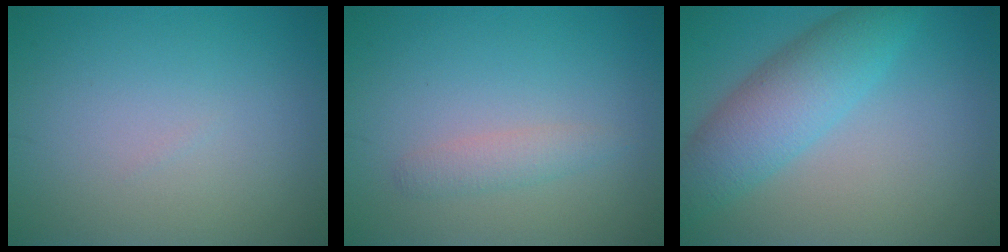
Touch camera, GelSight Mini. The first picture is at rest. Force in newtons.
{"total": 1.6, "press": 1.6, "slide": 0.0}
{"total": 5.7, "press": 5.7, "slide": 0.1}